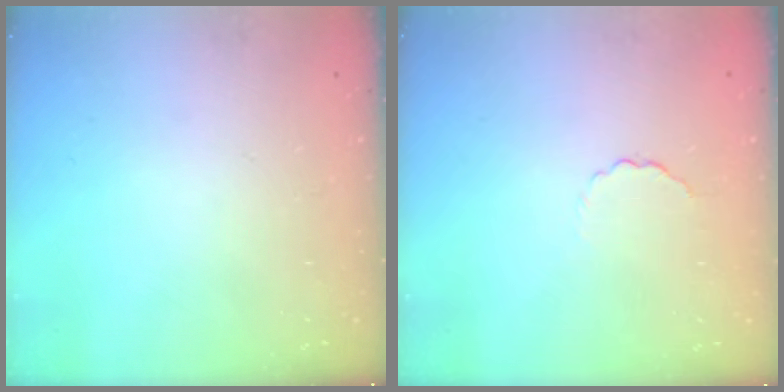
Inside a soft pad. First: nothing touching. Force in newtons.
{"total": 2.6, "press": 2.4, "slide": 0.9}